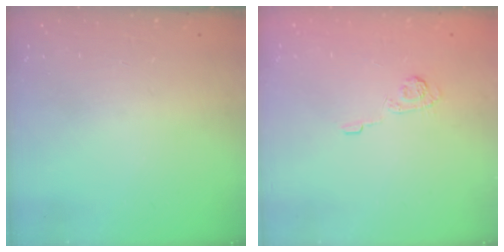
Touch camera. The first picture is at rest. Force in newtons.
{"total": 4.5, "press": 4.2, "slide": 1.6}